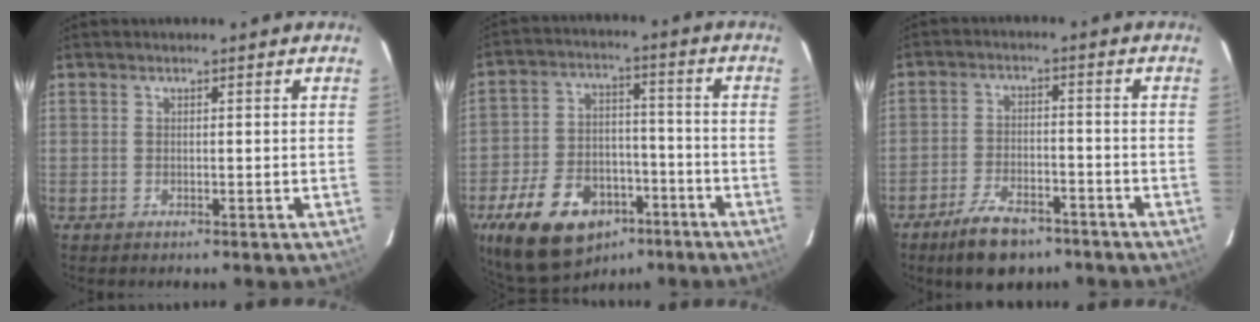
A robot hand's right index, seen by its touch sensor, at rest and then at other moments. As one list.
[{"total": 18.6, "force": [-11.0, 11.5, 9.7], "torque": [-0.215, 0.013, -0.164]}, {"total": 9.9, "force": [-7.2, 4.4, 5.1], "torque": [-0.118, 0.000, -0.117]}]